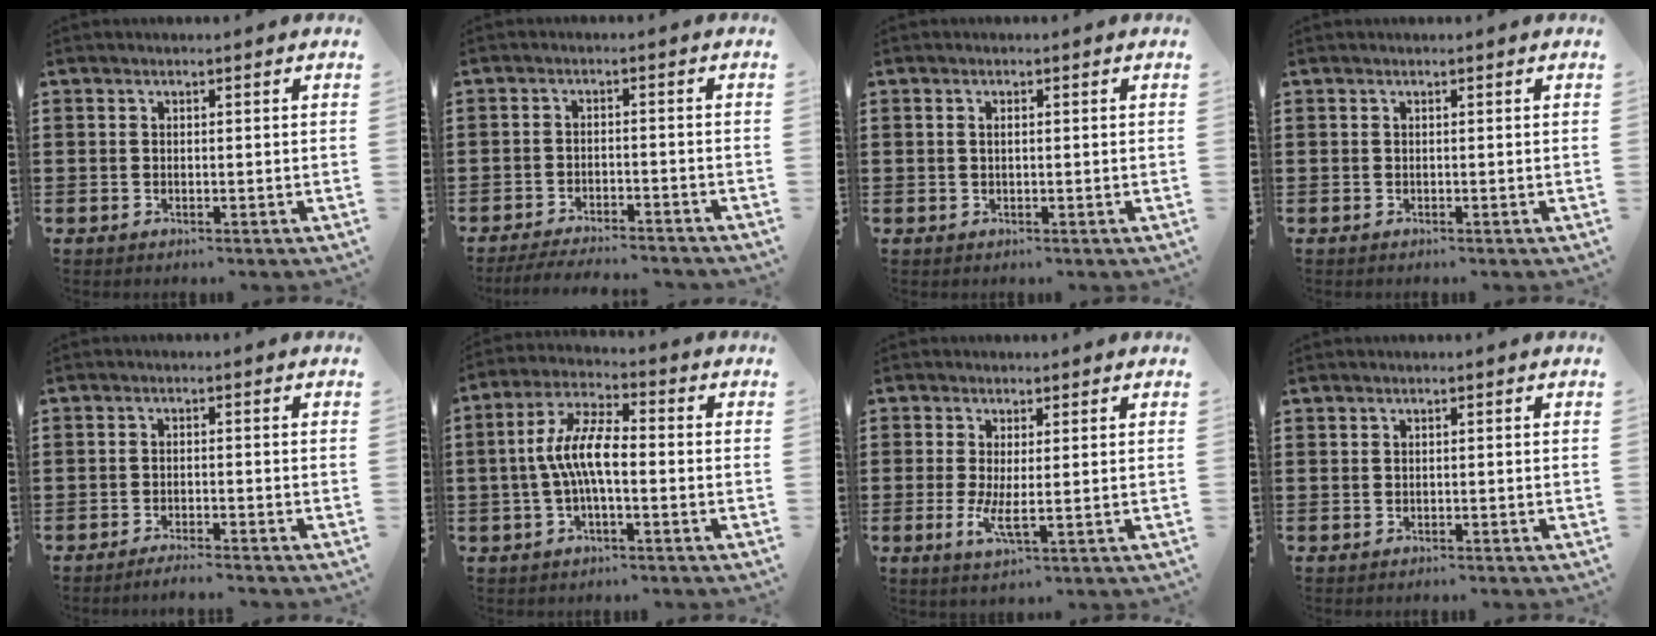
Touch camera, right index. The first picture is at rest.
{"total": 3.6, "force": [-3.5, 0.1, 0.7], "torque": [-0.020, -0.004, -0.073]}
{"total": 0.9, "force": [0.1, 0.4, 0.8], "torque": [-0.018, 0.001, 0.002]}
{"total": 0.0}
{"total": 1.9, "force": [-1.8, -0.2, 0.5], "torque": [-0.009, 0.002, -0.035]}
{"total": 7.8, "force": [-1.0, 2.7, 7.3], "torque": [-0.162, -0.004, -0.026]}
{"total": 3.9, "force": [-0.1, 0.6, 3.9], "torque": [-0.080, -0.009, -0.002]}
{"total": 0.0}